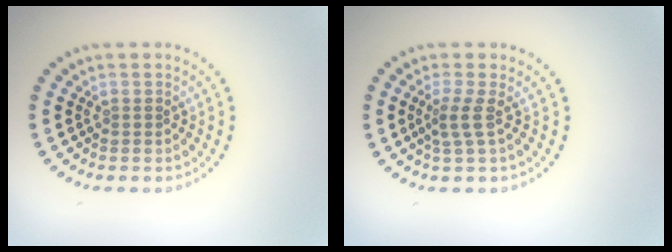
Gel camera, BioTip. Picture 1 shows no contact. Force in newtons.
{"total": 2.0, "press": 1.3, "slide": 1.5}